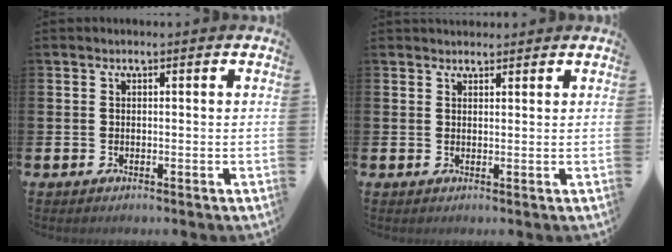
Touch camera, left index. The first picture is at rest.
{"total": 1.9, "force": [1.8, 0.6, 0.0], "torque": [0.008, -0.005, 0.031]}